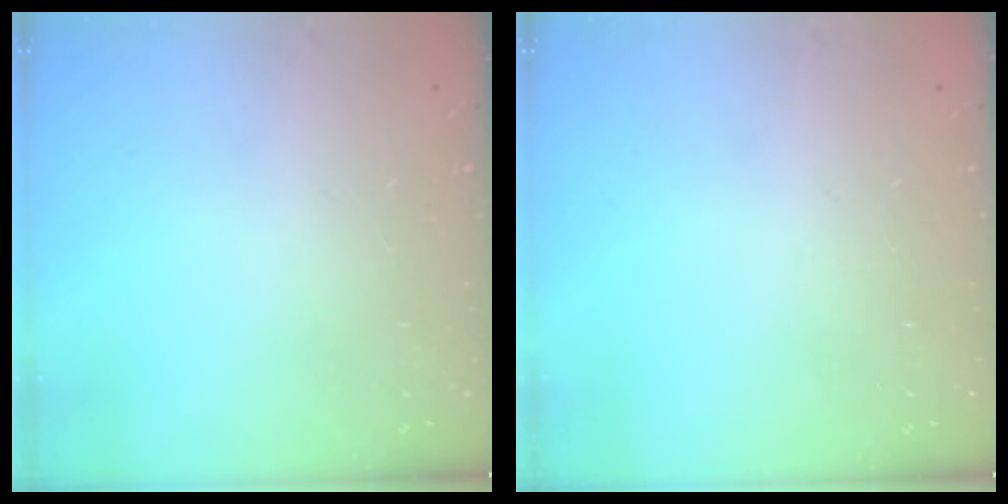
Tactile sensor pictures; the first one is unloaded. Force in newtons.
{"total": 0.0}